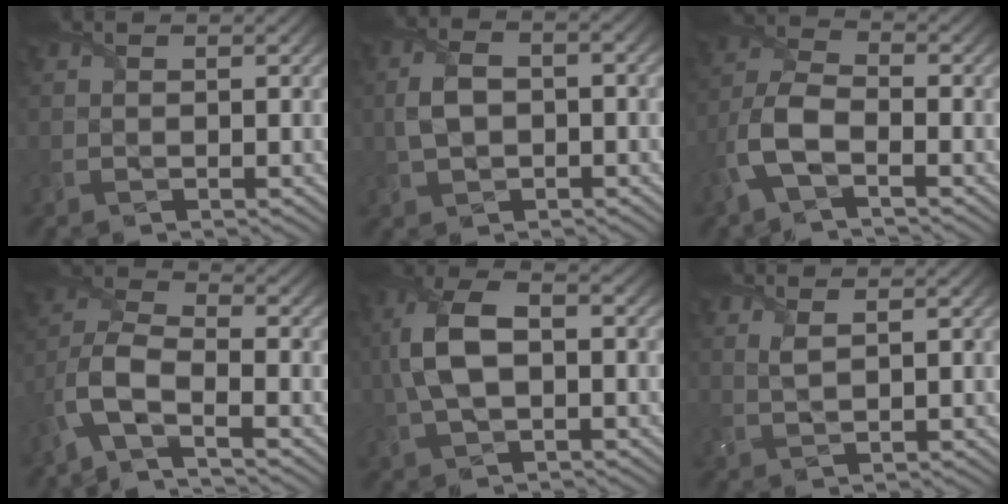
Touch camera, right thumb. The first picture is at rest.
{"total": 5.5, "force": [-0.3, 3.4, 4.3], "torque": [-0.100, 0.002, -0.010]}
{"total": 6.5, "force": [-3.0, 2.9, 4.9], "torque": [-0.122, 0.004, -0.077]}
{"total": 7.1, "force": [-3.7, 2.5, 5.4], "torque": [-0.129, 0.001, -0.095]}
{"total": 9.1, "force": [0.3, 4.9, 7.7], "torque": [-0.183, 0.012, -0.002]}
{"total": 1.8, "force": [1.2, 0.3, 1.3], "torque": [-0.030, -0.001, 0.027]}